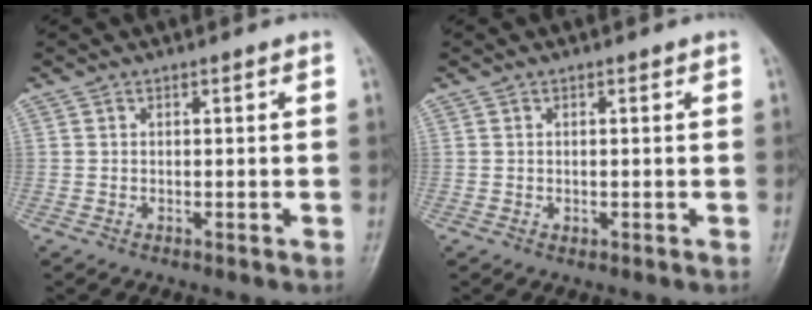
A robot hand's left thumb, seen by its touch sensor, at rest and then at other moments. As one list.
[{"total": 0.6, "force": [0.0, 0.5, 0.3], "torque": [-0.001, 0.000, -0.001]}]